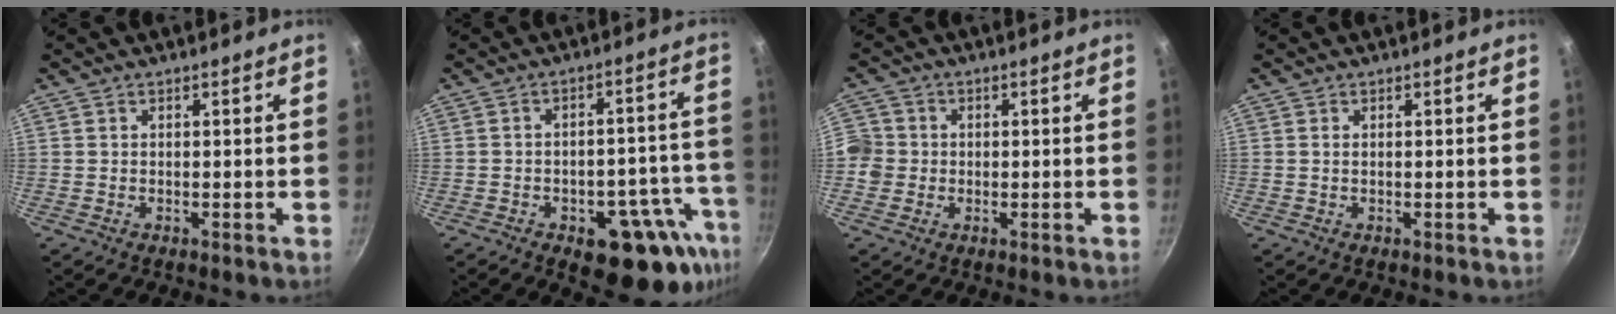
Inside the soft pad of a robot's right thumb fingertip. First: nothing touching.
{"total": 15.9, "force": [-7.8, 7.9, 11.3], "torque": [-0.079, 0.040, -0.097]}
{"total": 6.4, "force": [-0.6, 6.1, 2.0], "torque": [-0.021, 0.012, -0.022]}
{"total": 0.6, "force": [0.2, 0.4, 0.5], "torque": [-0.009, 0.001, 0.003]}